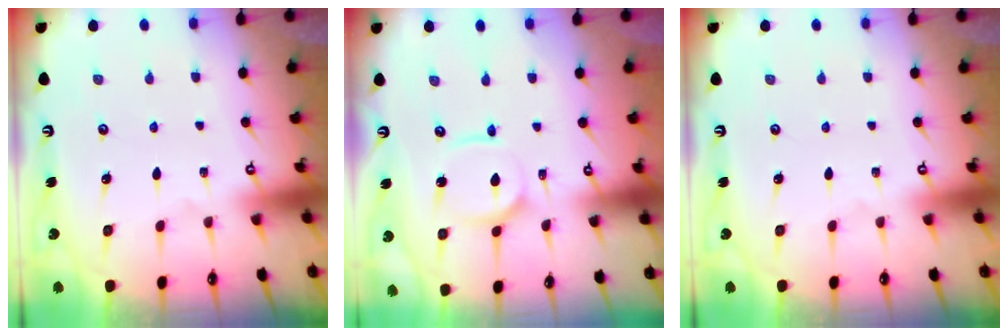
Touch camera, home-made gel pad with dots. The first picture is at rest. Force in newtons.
{"total": 7.4, "press": 7.4, "slide": 0.6}
{"total": 0.0}